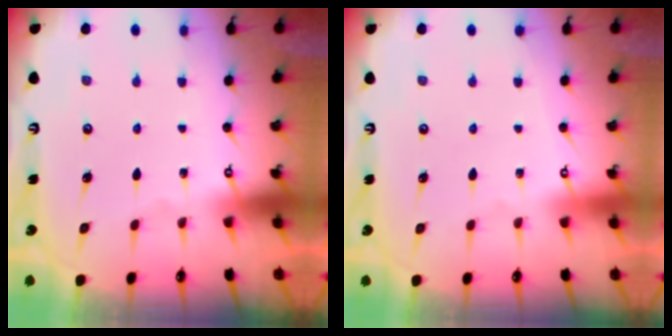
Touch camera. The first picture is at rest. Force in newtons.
{"total": 4.0, "press": 4.0, "slide": 0.1}